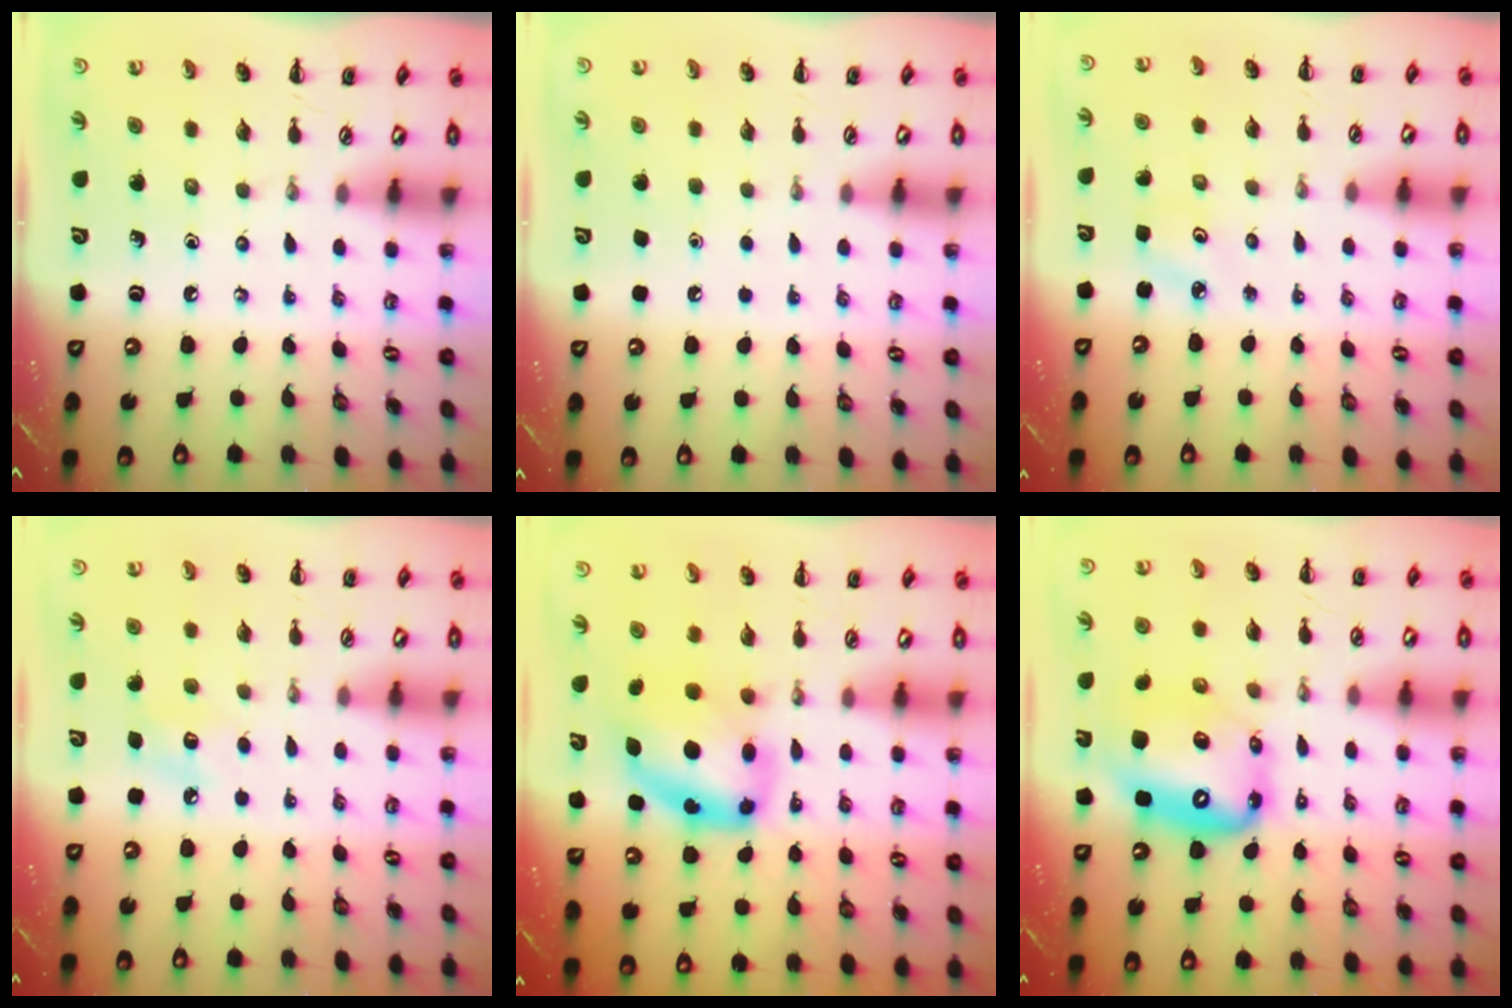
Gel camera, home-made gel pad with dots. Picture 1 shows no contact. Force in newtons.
{"total": 1.7, "press": 1.7, "slide": 0.1}
{"total": 2.5, "press": 2.4, "slide": 0.7}
{"total": 6.9, "press": 6.7, "slide": 1.7}
{"total": 10.6, "press": 10.3, "slide": 2.8}
{"total": 14.1, "press": 13.6, "slide": 3.7}